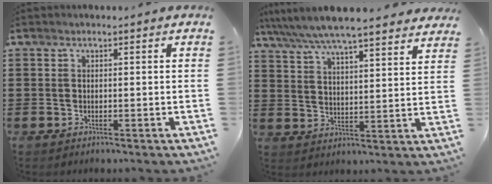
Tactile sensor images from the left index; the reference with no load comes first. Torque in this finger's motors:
{"motor_torque": [1.26, -0.88, 1.05, 0.09]}